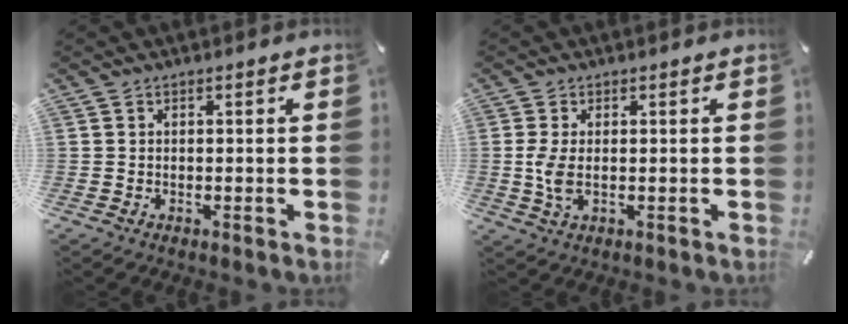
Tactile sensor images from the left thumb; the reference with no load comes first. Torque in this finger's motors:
{"motor_torque": [0.88, 0.84, 0.82, 0.08, 0.26]}